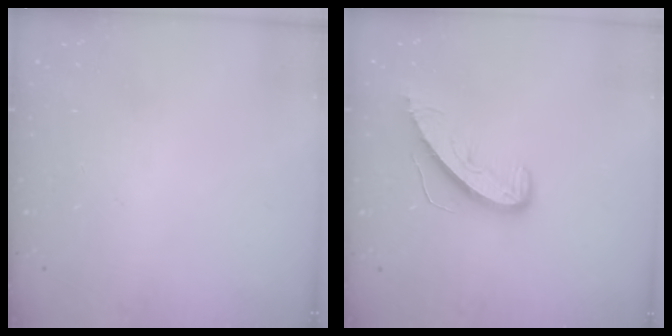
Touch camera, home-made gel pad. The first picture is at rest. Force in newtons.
{"total": 8.2, "press": 8.2, "slide": 0.7}